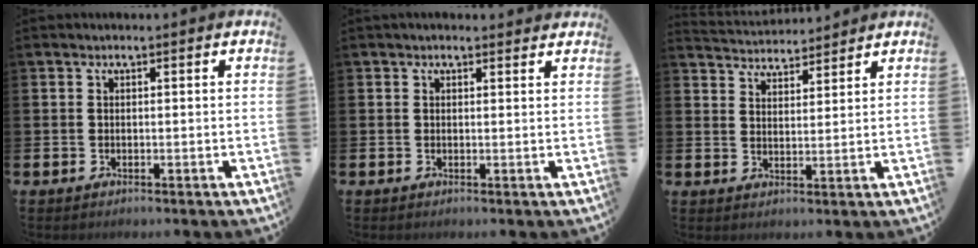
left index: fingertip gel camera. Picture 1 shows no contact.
{"total": 0.9, "force": [0.9, 0.3, 0.2], "torque": [0.002, 0.001, 0.014]}
{"total": 4.0, "force": [3.9, 0.5, -0.4], "torque": [-0.010, -0.022, 0.071]}